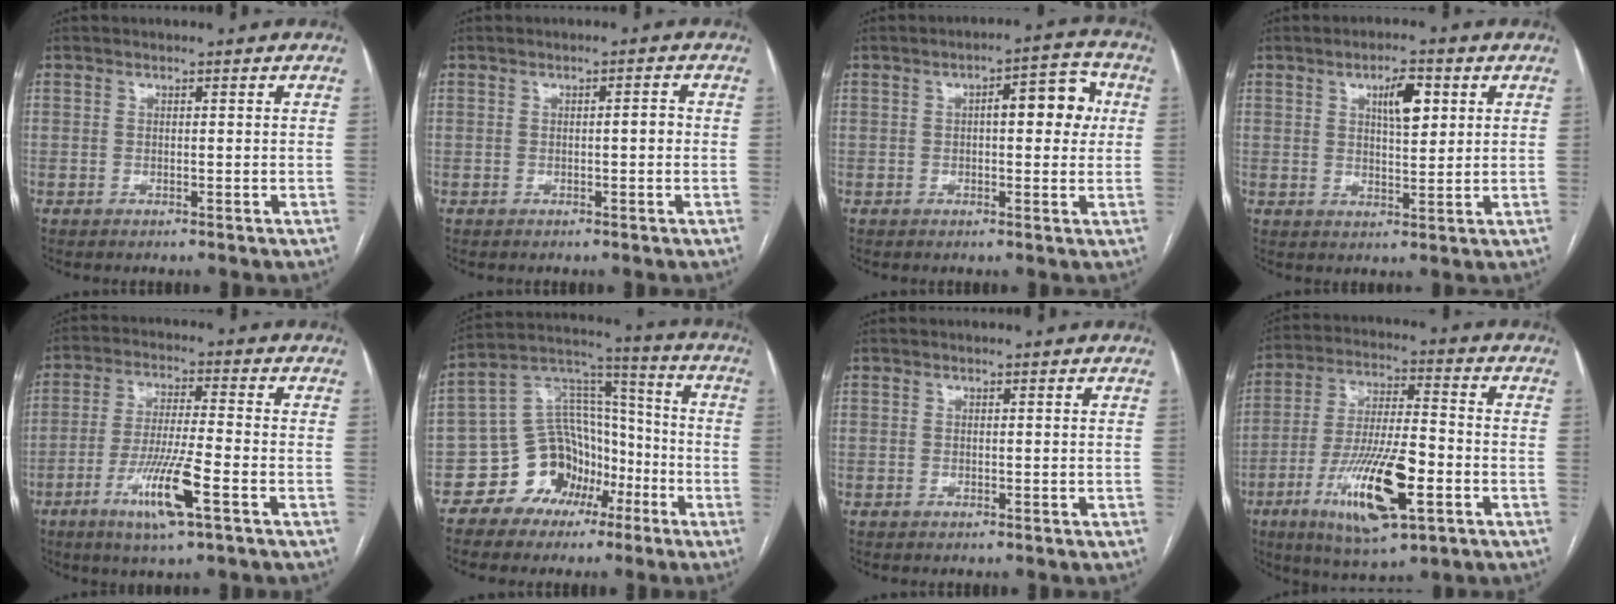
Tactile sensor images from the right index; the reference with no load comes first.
{"total": 1.4, "force": [-0.2, 0.3, 1.4], "torque": [-0.018, 0.003, -0.003]}
{"total": 7.4, "force": [1.2, 2.6, 6.8], "torque": [-0.086, 0.024, 0.012]}
{"total": 5.6, "force": [2.2, 1.7, 4.8], "torque": [-0.082, 0.005, 0.038]}
{"total": 10.1, "force": [-4.5, 0.2, 9.1], "torque": [-0.177, -0.017, -0.084]}
{"total": 12.1, "force": [-6.0, 9.1, 5.1], "torque": [-0.099, 0.051, -0.102]}
{"total": 0.0}
{"total": 16.1, "force": [-6.0, 3.6, 14.5], "torque": [-0.281, -0.015, -0.098]}